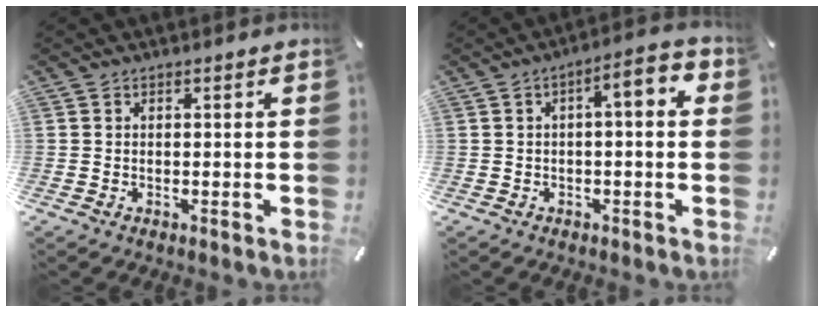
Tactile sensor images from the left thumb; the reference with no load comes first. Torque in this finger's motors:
{"motor_torque": [0.12, 0.16, 0.26, 0.23, 0.11]}